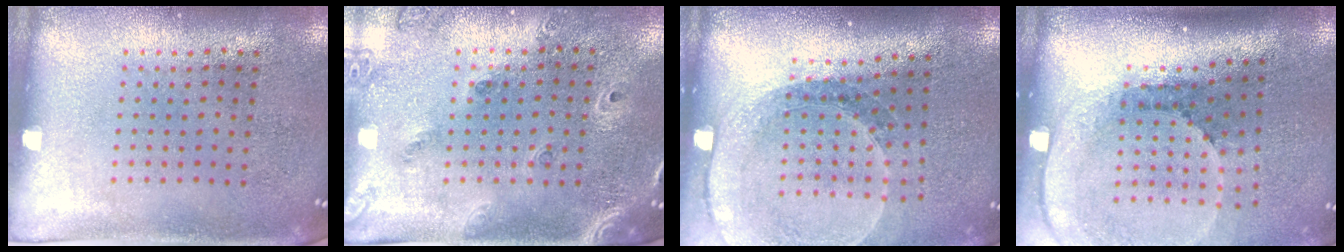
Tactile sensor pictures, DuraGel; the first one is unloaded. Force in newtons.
{"total": 1.5, "press": 1.4, "slide": 0.6}
{"total": 1.7, "press": 1.7, "slide": 0.2}
{"total": 2.7, "press": 1.8, "slide": 2.0}